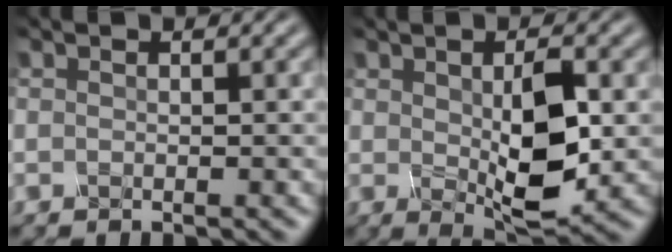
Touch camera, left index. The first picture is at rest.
{"total": 5.3, "force": [0.0, 1.9, 5.0], "torque": [-0.095, -0.007, 0.010]}